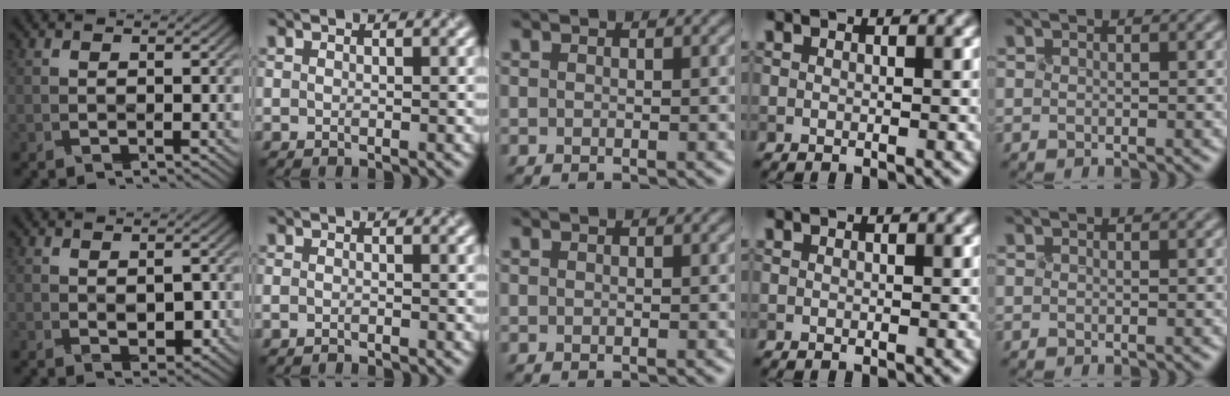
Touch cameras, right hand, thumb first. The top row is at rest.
{"thumb": {"total": 2.9, "force": [-0.2, 1.7, 2.3], "torque": [-0.039, -0.008, 0.005]}, "index": {"total": 1.0, "force": [-1.0, -0.3, 0.0], "torque": [-0.002, -0.002, -0.018]}}